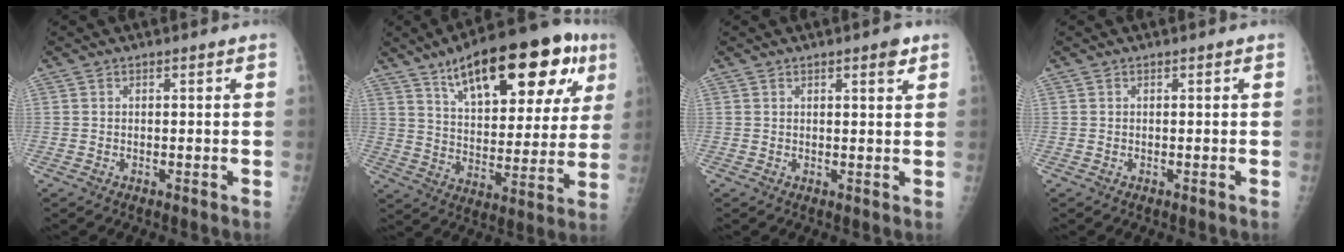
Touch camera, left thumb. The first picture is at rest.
{"total": 25.6, "force": [13.1, 10.3, 19.4], "torque": [-0.247, -0.018, 0.199]}
{"total": 2.6, "force": [1.6, 0.6, 2.0], "torque": [-0.024, -0.007, 0.019]}
{"total": 0.0}